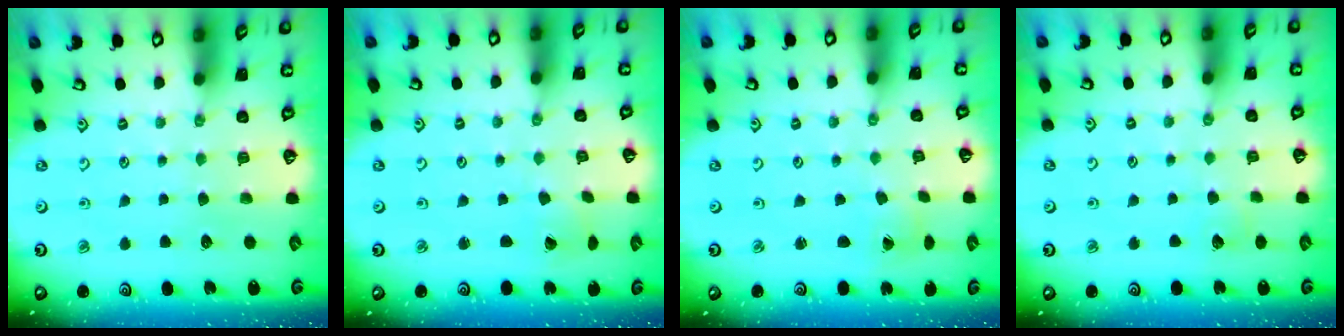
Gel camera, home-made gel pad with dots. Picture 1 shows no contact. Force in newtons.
{"total": 1.8, "press": 1.8, "slide": 0.4}
{"total": 0.5, "press": 0.5, "slide": 0.1}
{"total": 3.9, "press": 3.8, "slide": 0.5}